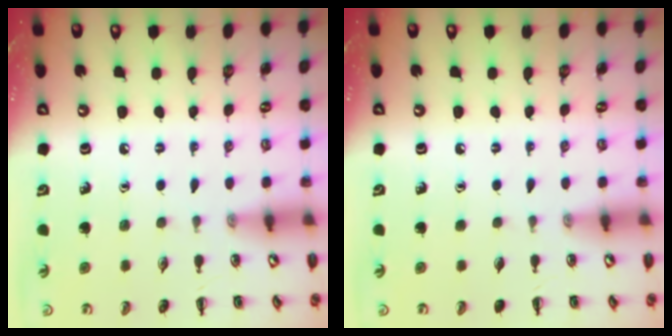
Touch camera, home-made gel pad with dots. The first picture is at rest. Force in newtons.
{"total": 0.0}